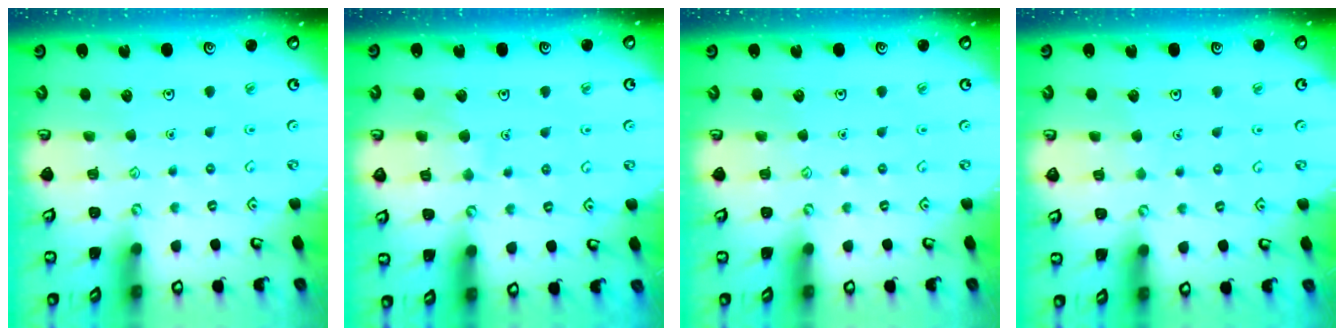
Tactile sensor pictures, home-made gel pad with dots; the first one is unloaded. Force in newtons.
{"total": 6.3, "press": 6.3, "slide": 0.5}
{"total": 0.0}
{"total": 1.5, "press": 1.5, "slide": 0.2}